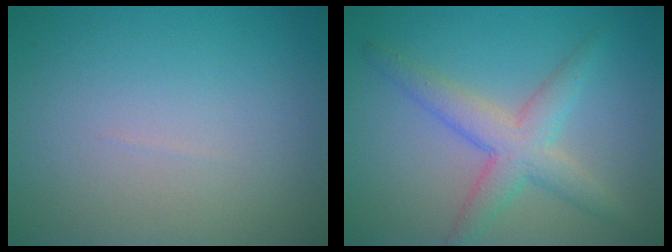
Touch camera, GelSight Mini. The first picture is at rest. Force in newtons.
{"total": 4.3, "press": 4.2, "slide": 0.1}